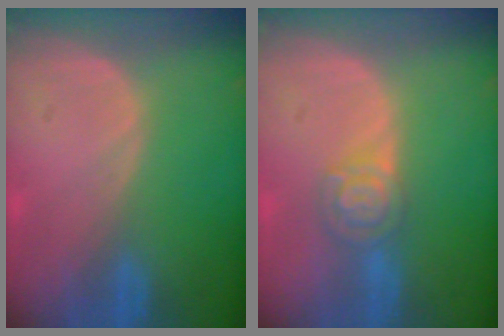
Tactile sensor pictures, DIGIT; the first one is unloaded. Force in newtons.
{"total": 5.1, "press": 4.4, "slide": 2.5}